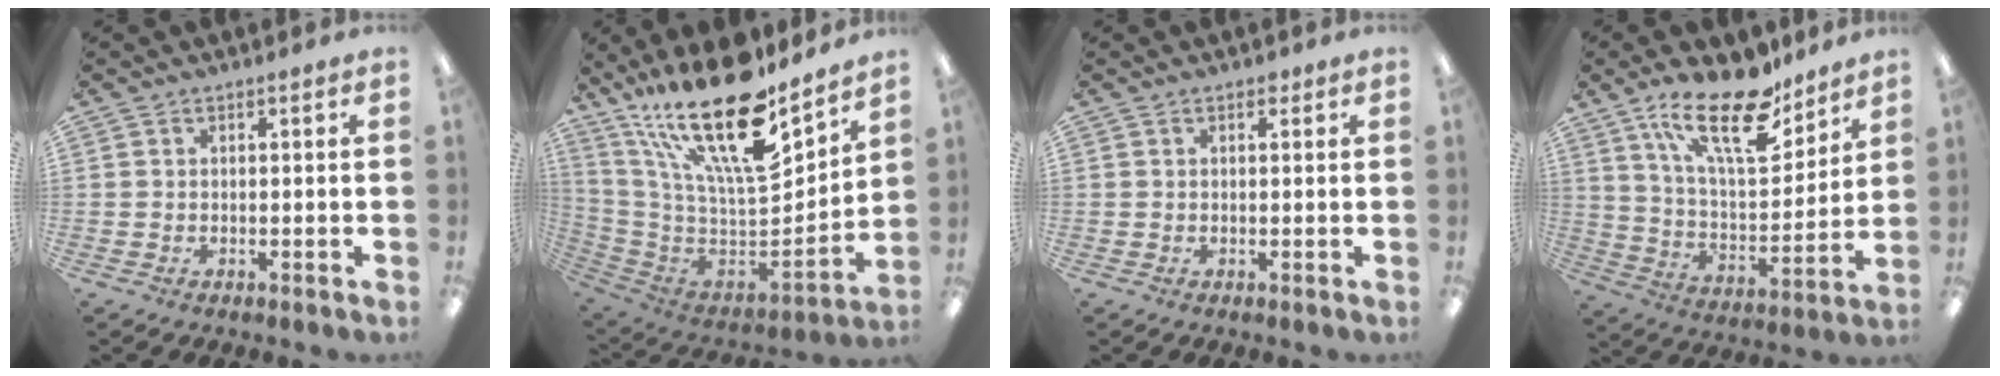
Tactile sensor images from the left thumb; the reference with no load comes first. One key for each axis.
{"total": 27.6, "fx": 17.6, "fy": 9.4, "fz": 19.0, "tx": -0.356, "ty": -0.128, "tz": 0.305}
{"total": 1.2, "fx": 0.8, "fy": 0.7, "fz": 0.6, "tx": -0.005, "ty": -0.002, "tz": 0.013}
{"total": 21.2, "fx": 14.2, "fy": 8.3, "fz": 13.5, "tx": -0.222, "ty": -0.078, "tz": 0.240}